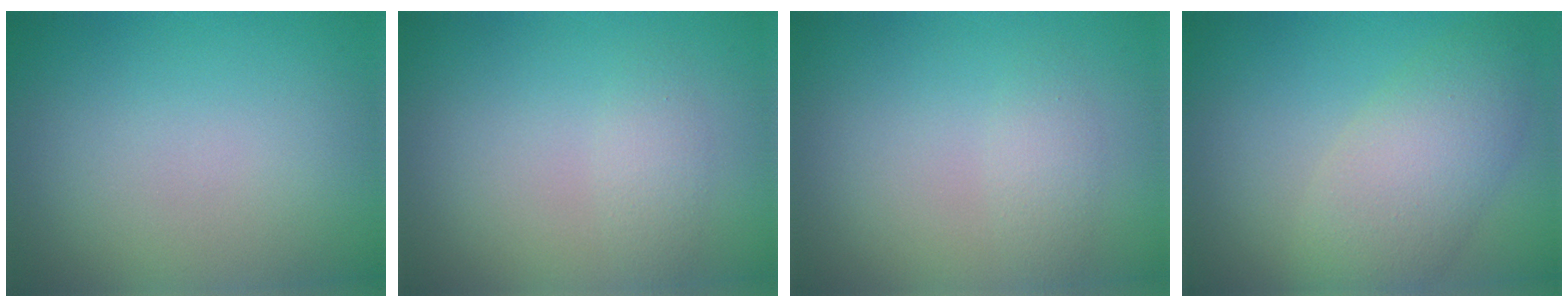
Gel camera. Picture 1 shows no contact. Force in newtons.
{"total": 1.6, "press": 1.6, "slide": 0.0}
{"total": 1.6, "press": 1.6, "slide": 0.0}
{"total": 5.7, "press": 5.7, "slide": 0.3}